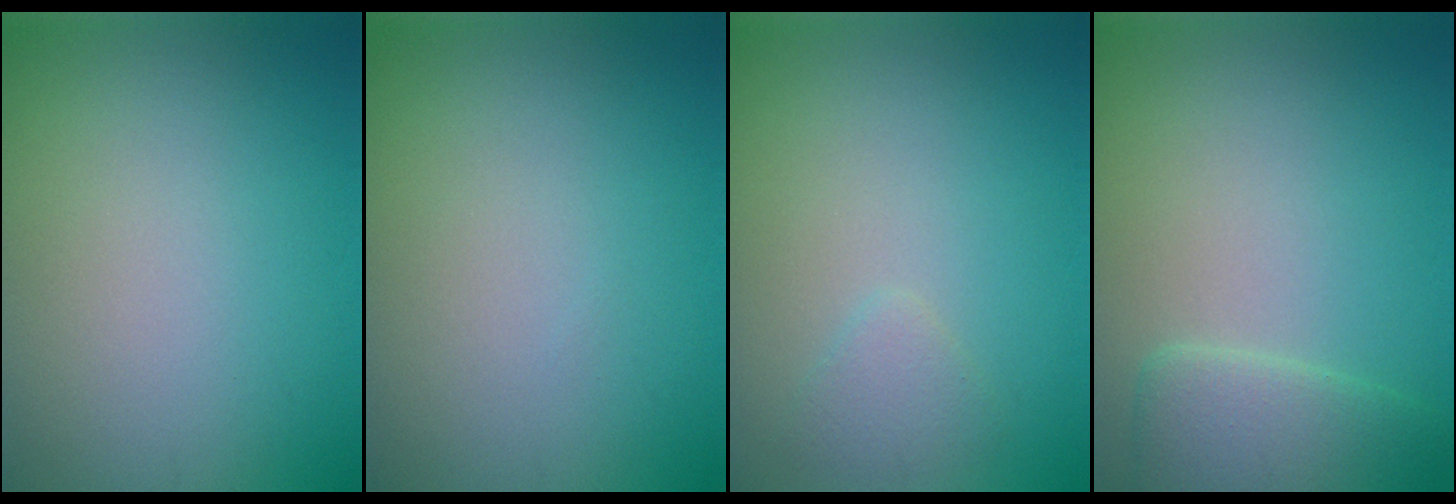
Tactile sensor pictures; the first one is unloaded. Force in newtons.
{"total": 0.0}
{"total": 1.2, "press": 1.2, "slide": 0.1}
{"total": 3.3, "press": 3.3, "slide": 0.5}